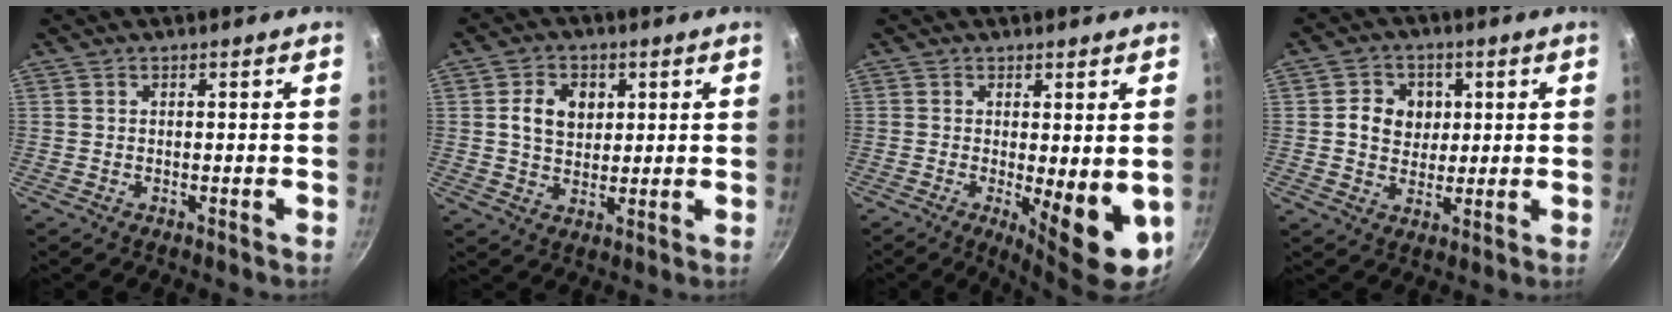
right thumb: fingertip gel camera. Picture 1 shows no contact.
{"total": 7.2, "force": [1.8, 5.4, 4.4], "torque": [-0.056, -0.002, 0.029]}
{"total": 9.8, "force": [-1.5, 2.9, 9.3], "torque": [-0.111, -0.008, -0.008]}
{"total": 7.3, "force": [1.3, 6.4, 3.3], "torque": [-0.024, -0.001, 0.014]}